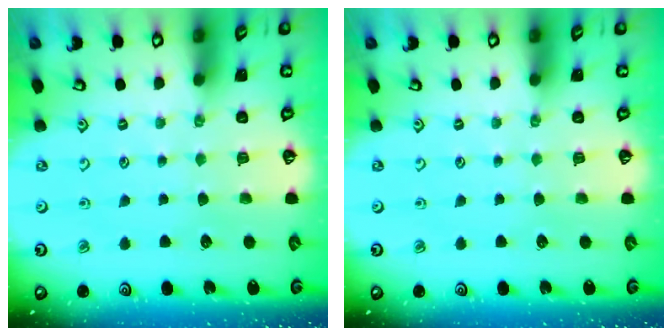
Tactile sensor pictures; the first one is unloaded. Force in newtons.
{"total": 0.0}